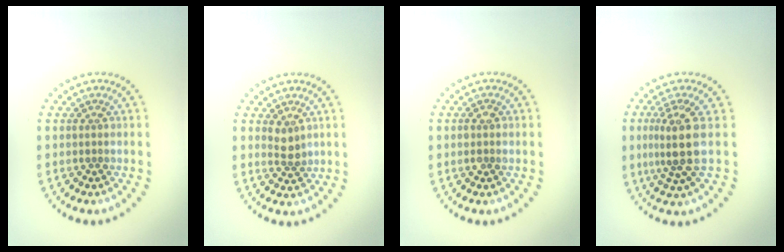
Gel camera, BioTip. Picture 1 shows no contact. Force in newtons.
{"total": 1.7, "press": 1.5, "slide": 0.8}
{"total": 1.2, "press": 1.1, "slide": 0.3}
{"total": 3.7, "press": 3.1, "slide": 2.1}